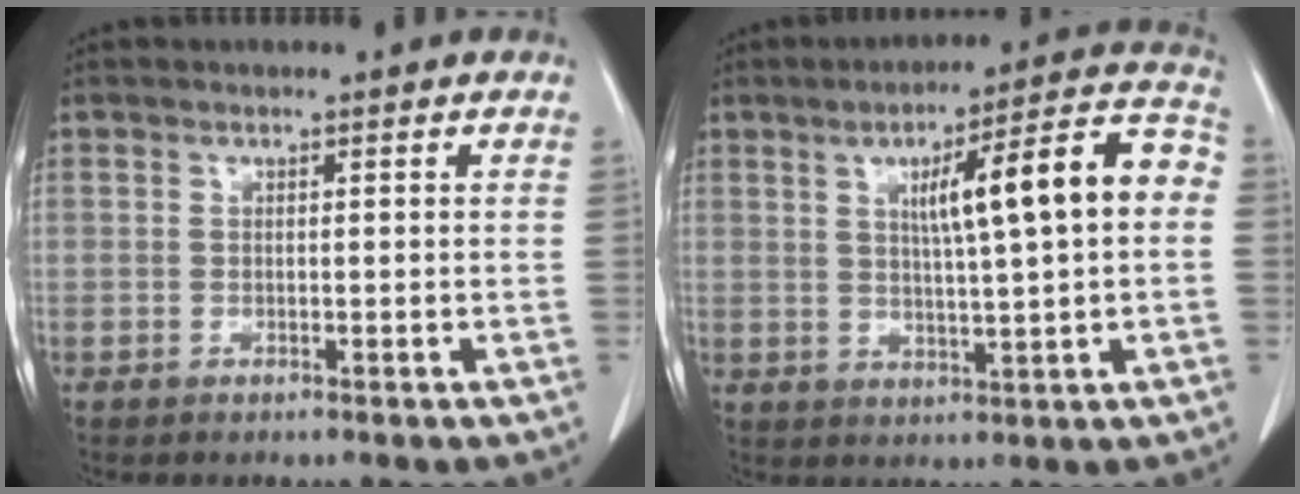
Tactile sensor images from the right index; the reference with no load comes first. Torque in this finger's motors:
{"motor_torque": [0.84, 0.27, 0.34, 0.09]}